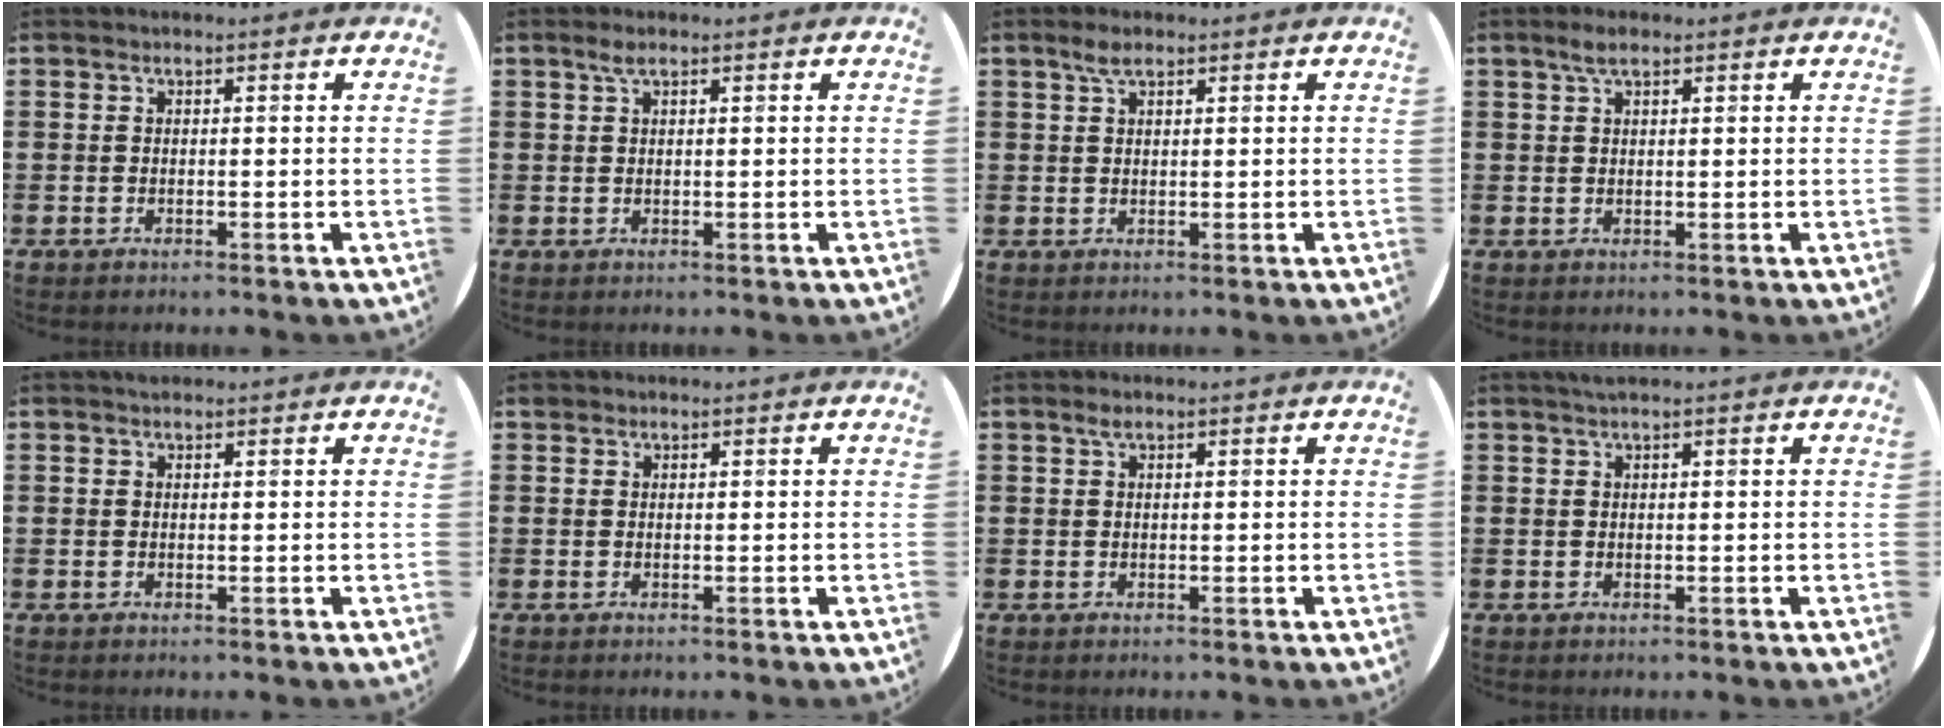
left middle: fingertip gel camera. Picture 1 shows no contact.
{"total": 1.5, "force": [0.9, 0.5, 1.2], "torque": [-0.024, 0.005, 0.015]}
{"total": 2.3, "force": [1.6, 0.9, 1.4], "torque": [-0.022, 0.003, 0.026]}
{"total": 2.3, "force": [1.5, 0.9, 1.5], "torque": [-0.022, 0.004, 0.024]}
{"total": 0.6, "force": [0.6, 0.3, -0.1], "torque": [0.009, -0.001, 0.009]}
{"total": 0.5, "force": [0.5, 0.3, -0.1], "torque": [0.002, 0.003, 0.009]}
{"total": 0.9, "force": [0.5, 0.3, 0.6], "torque": [-0.005, 0.001, 0.007]}
{"total": 0.8, "force": [0.6, 0.0, 0.5], "torque": [-0.008, 0.002, 0.010]}